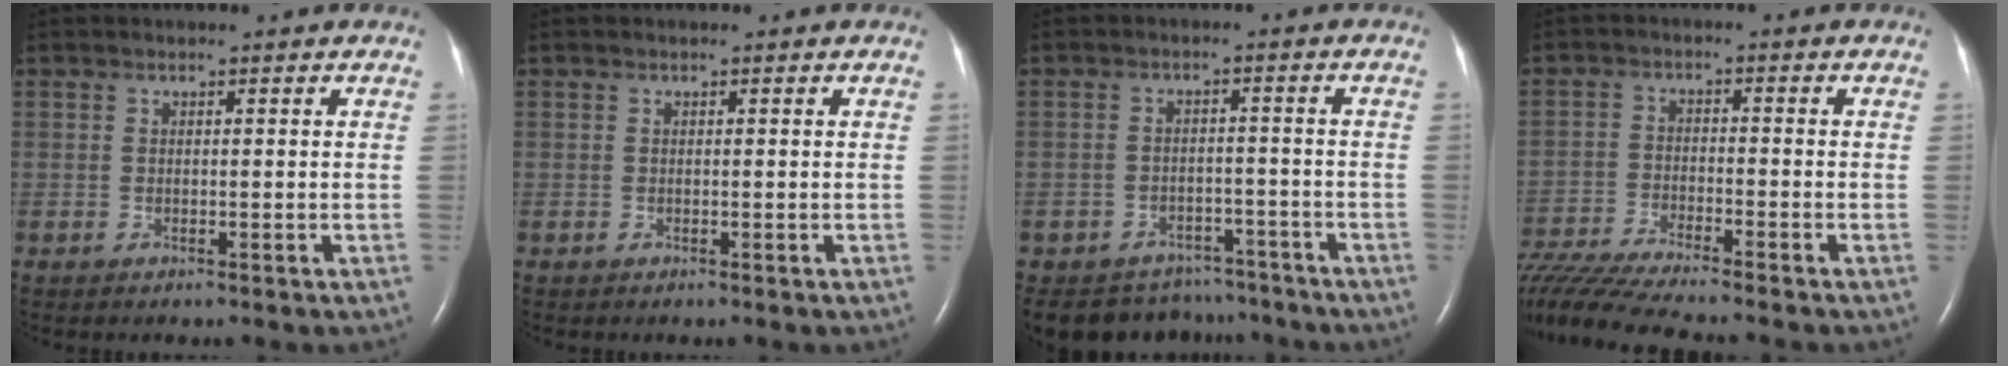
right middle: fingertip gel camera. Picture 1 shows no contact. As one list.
[{"total": 0.0}, {"total": 9.7, "force": [-8.5, 4.5, 0.4], "torque": [-0.009, 0.017, -0.108]}, {"total": 14.4, "force": [-12.8, -0.2, 6.5], "torque": [-0.121, -0.022, -0.221]}]